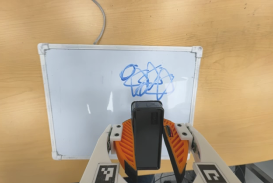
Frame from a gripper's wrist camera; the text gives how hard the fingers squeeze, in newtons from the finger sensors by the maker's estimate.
{"total": 5.9, "left": 5.6, "right": 6.2}